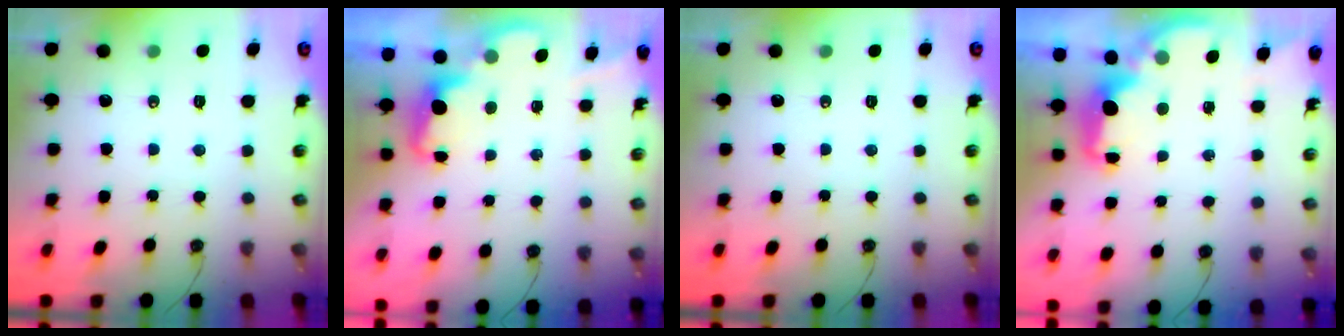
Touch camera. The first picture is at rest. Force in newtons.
{"total": 2.2, "press": 2.1, "slide": 0.5}
{"total": 0.0}
{"total": 2.3, "press": 2.2, "slide": 0.7}